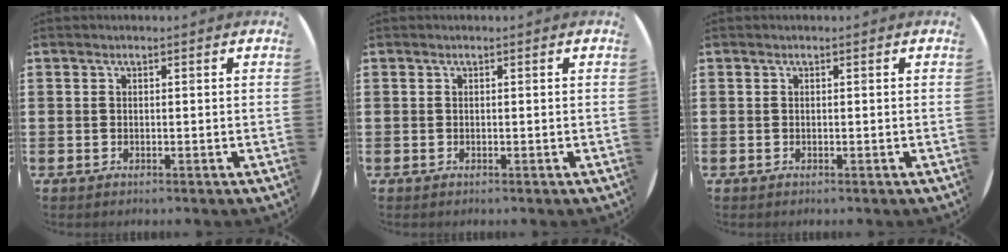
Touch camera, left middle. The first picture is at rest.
{"total": 0.0}
{"total": 0.0}